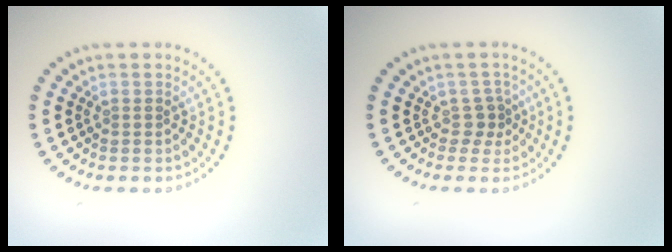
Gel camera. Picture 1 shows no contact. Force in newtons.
{"total": 1.6, "press": 1.1, "slide": 1.2}